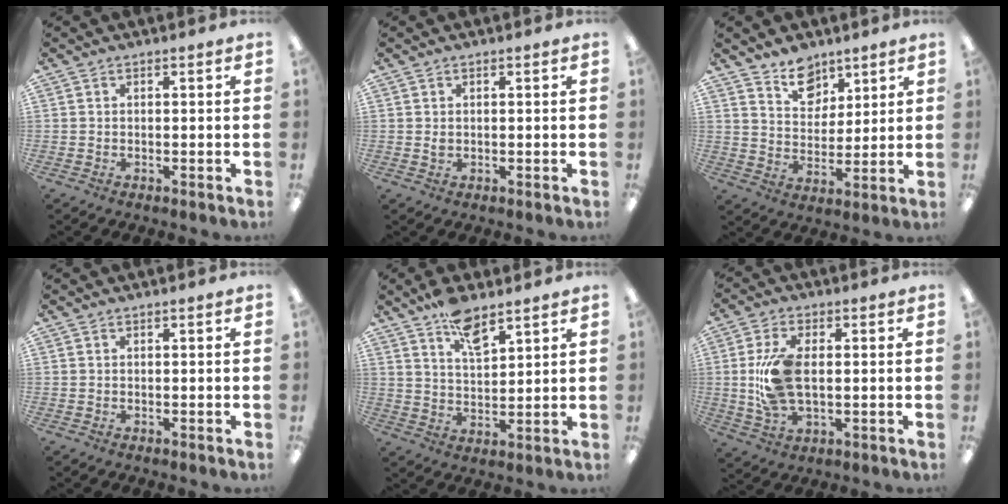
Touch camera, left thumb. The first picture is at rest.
{"total": 1.1, "force": [0.3, 0.7, 0.8], "torque": [-0.018, 0.004, 0.005]}
{"total": 9.5, "force": [6.8, 6.1, 2.4], "torque": [-0.028, -0.042, 0.127]}
{"total": 0.0}
{"total": 8.7, "force": [6.3, 3.6, 4.8], "torque": [-0.078, -0.033, 0.112]}
{"total": 10.0, "force": [0.7, 5.7, 8.2], "torque": [-0.168, 0.005, 0.010]}